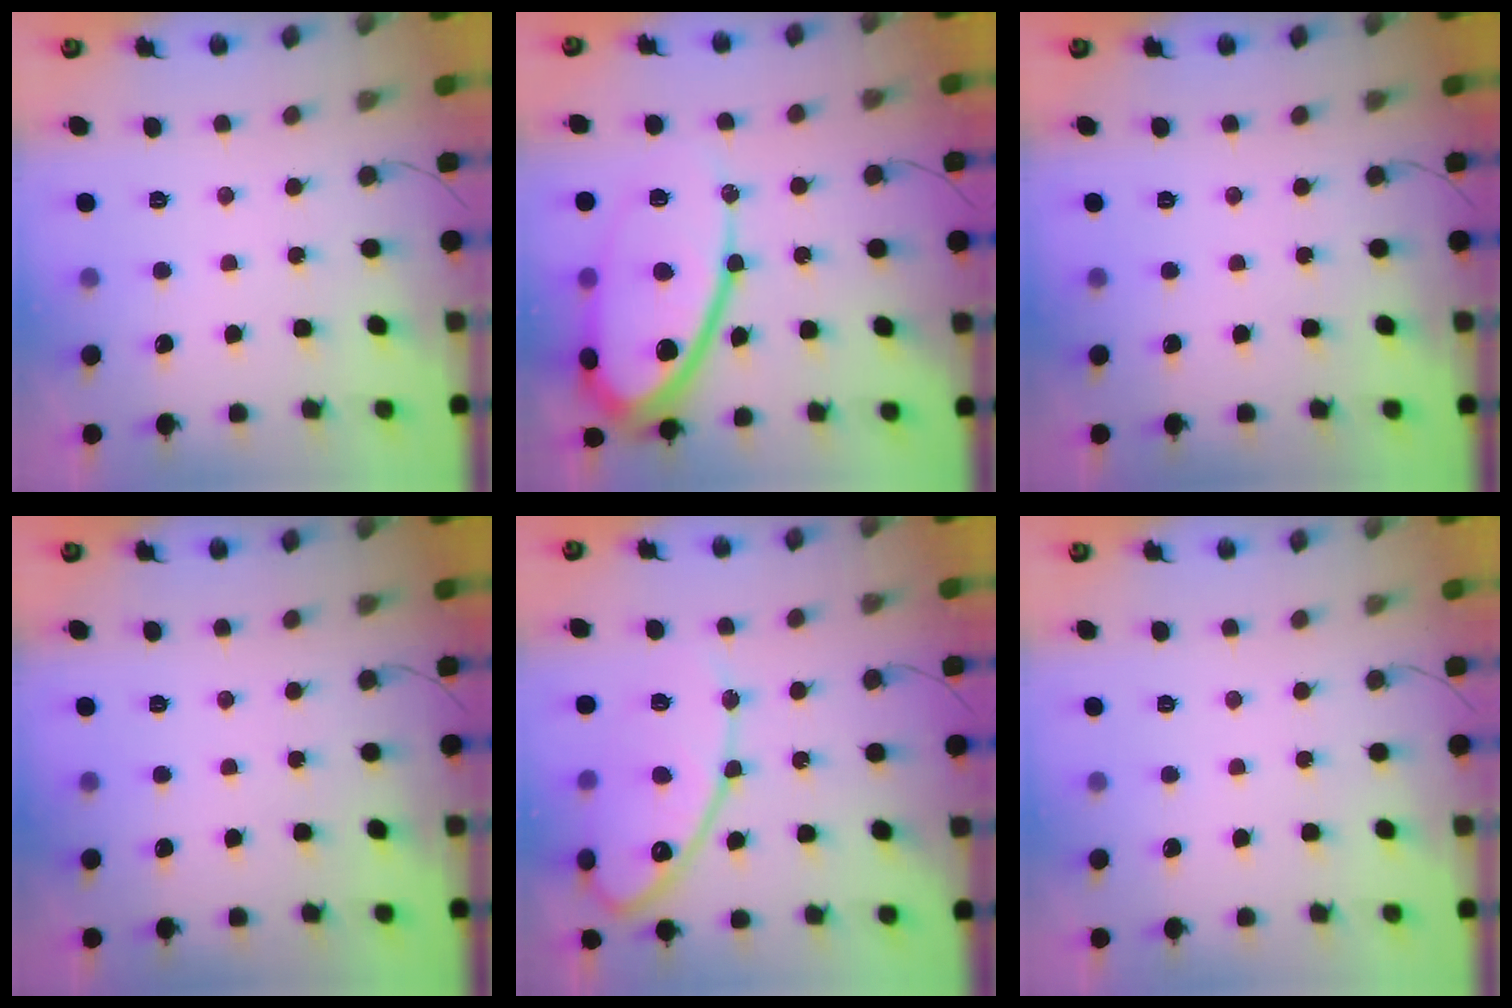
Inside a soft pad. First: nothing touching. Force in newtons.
{"total": 21.2, "press": 21.2, "slide": 1.8}
{"total": 0.0}
{"total": 0.0}
{"total": 14.9, "press": 14.8, "slide": 1.0}
{"total": 0.0}